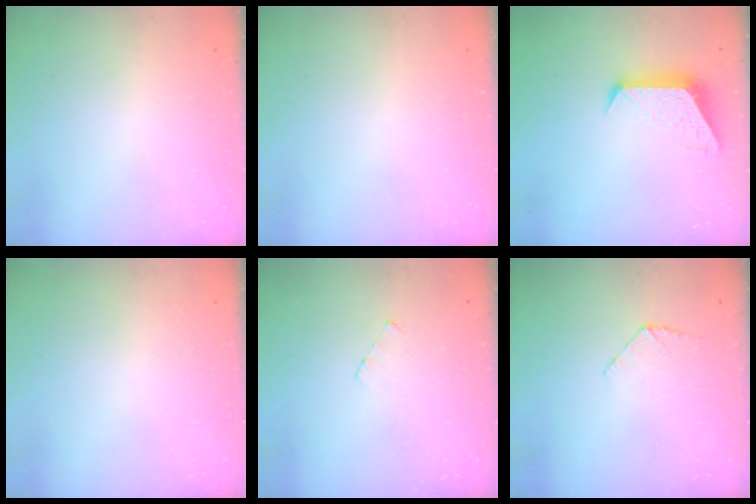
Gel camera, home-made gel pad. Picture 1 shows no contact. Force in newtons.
{"total": 0.0}
{"total": 11.8, "press": 11.8, "slide": 0.8}
{"total": 0.0}
{"total": 2.6, "press": 2.6, "slide": 0.3}
{"total": 6.1, "press": 6.1, "slide": 0.5}